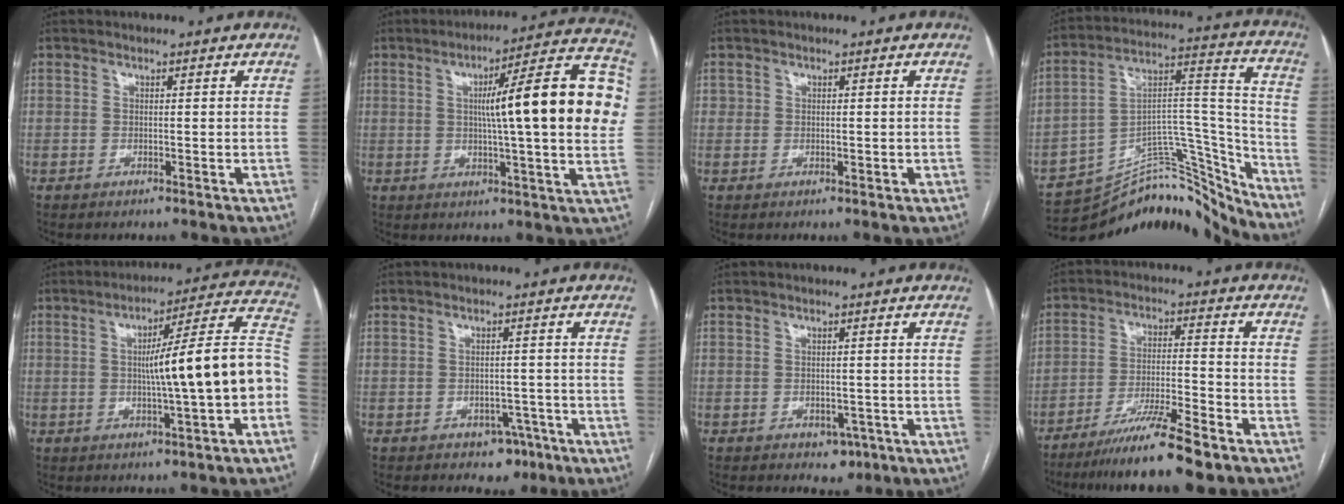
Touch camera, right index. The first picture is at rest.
{"total": 19.7, "force": [2.5, 1.6, 19.5], "torque": [-0.258, 0.030, 0.024]}
{"total": 1.1, "force": [0.0, 1.0, 0.5], "torque": [-0.009, 0.006, 0.004]}
{"total": 25.2, "force": [-23.4, 6.4, 7.0], "torque": [-0.074, 0.068, -0.340]}
{"total": 16.2, "force": [-1.7, 0.1, 16.1], "torque": [-0.221, 0.031, -0.029]}
{"total": 4.0, "force": [-2.3, 2.8, 1.6], "torque": [-0.011, 0.008, -0.023]}
{"total": 3.0, "force": [-1.4, 2.1, 1.5], "torque": [-0.009, 0.002, -0.010]}
{"total": 11.7, "force": [-8.8, 0.3, 7.8], "torque": [-0.130, -0.028, -0.149]}